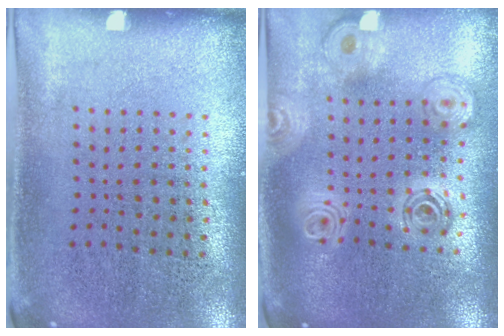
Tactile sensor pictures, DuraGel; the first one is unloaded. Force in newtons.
{"total": 2.2, "press": 1.8, "slide": 1.3}